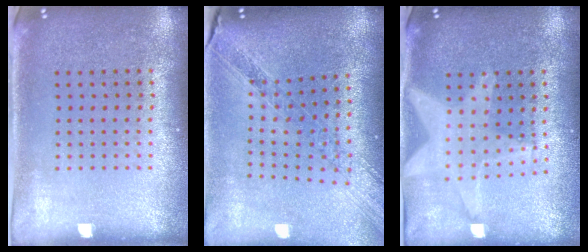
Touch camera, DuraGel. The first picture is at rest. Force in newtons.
{"total": 1.2, "press": 1.2, "slide": 0.3}
{"total": 1.3, "press": 1.3, "slide": 0.5}